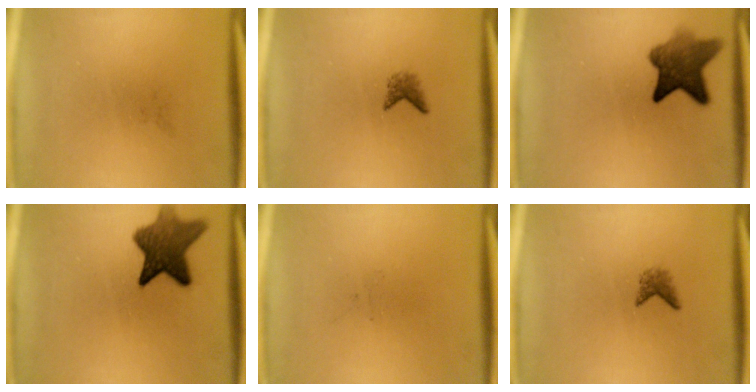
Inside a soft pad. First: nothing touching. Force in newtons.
{"total": 1.4}
{"total": 7.4}
{"total": 8.7}
{"total": 0.0}
{"total": 1.4}